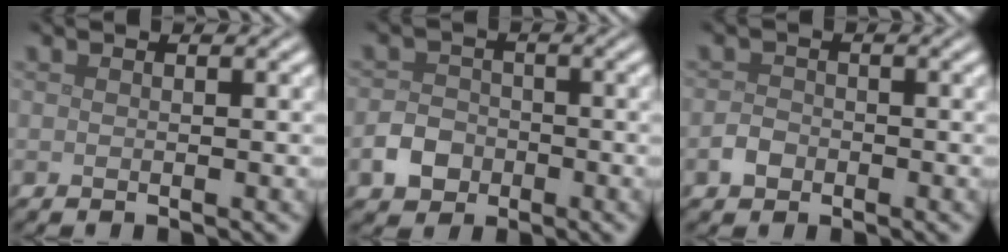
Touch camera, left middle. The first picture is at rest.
{"total": 3.2, "force": [-1.4, 2.6, 1.3], "torque": [-0.024, 0.001, -0.029]}
{"total": 1.8, "force": [-0.9, 1.4, 0.7], "torque": [-0.011, 0.002, -0.022]}